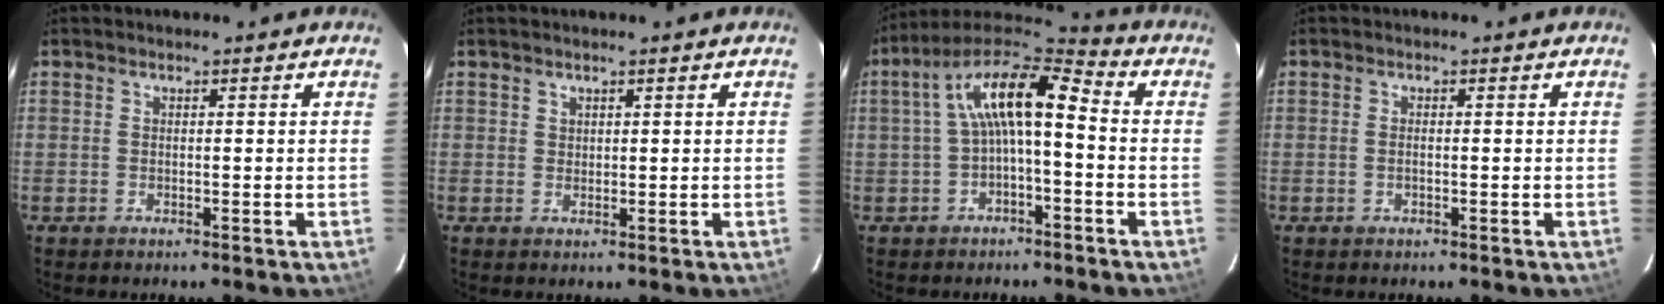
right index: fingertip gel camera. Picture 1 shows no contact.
{"total": 1.0, "force": [0.6, 0.8, 0.1], "torque": [0.002, 0.004, 0.011]}
{"total": 11.6, "force": [-0.4, 3.9, 10.9], "torque": [-0.210, 0.028, -0.012]}
{"total": 0.8, "force": [-0.2, 0.3, 0.7], "torque": [-0.016, 0.000, -0.006]}